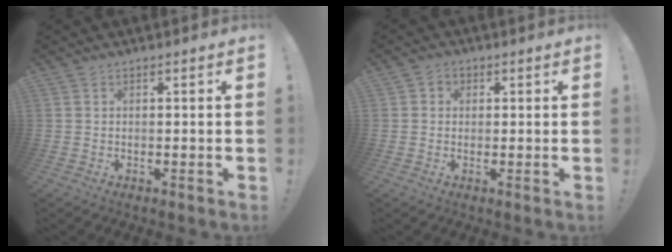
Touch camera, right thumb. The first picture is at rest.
{"total": 2.0, "force": [0.1, 1.9, 0.7], "torque": [-0.010, 0.004, 0.001]}